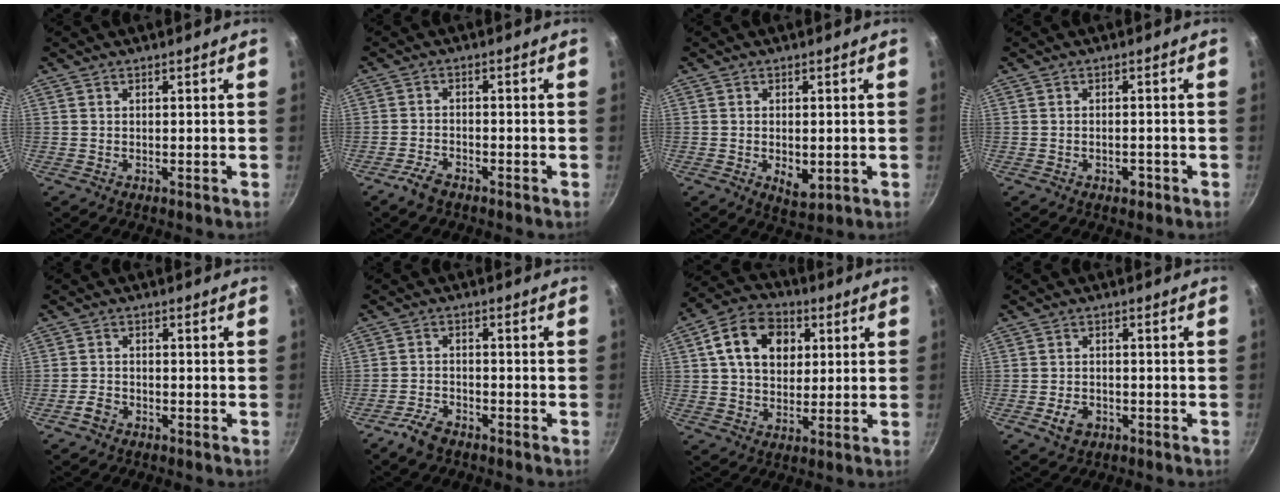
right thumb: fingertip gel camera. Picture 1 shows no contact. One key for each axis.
{"total": 3.4, "fx": -2.6, "fy": 1.3, "fz": 1.7, "tx": -0.039, "ty": 0.022, "tz": -0.052}
{"total": 4.8, "fx": -0.8, "fy": 2.6, "fz": 3.9, "tx": -0.054, "ty": -0.009, "tz": -0.005}
{"total": 2.0, "fx": -1.1, "fy": 1.1, "fz": 1.2, "tx": -0.016, "ty": 0.007, "tz": -0.013}
{"total": 2.8, "fx": -1.8, "fy": 1.7, "fz": 1.2, "tx": -0.023, "ty": 0.022, "tz": -0.034}
{"total": 4.5, "fx": -3.5, "fy": 1.9, "fz": 2.1, "tx": -0.043, "ty": 0.027, "tz": -0.068}
{"total": 13.2, "fx": 3.7, "fy": 9.7, "fz": 8.2, "tx": -0.117, "ty": 0.010, "tz": 0.052}
{"total": 4.1, "fx": -1.8, "fy": 2.9, "fz": 2.3, "tx": -0.036, "ty": 0.012, "tz": -0.029}